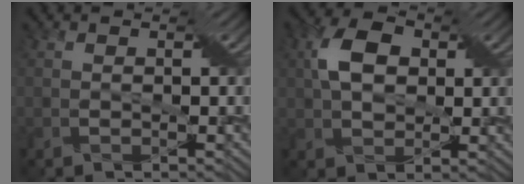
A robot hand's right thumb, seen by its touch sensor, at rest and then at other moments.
{"total": 5.8, "force": [1.4, 3.9, 4.1], "torque": [-0.086, 0.012, 0.018]}